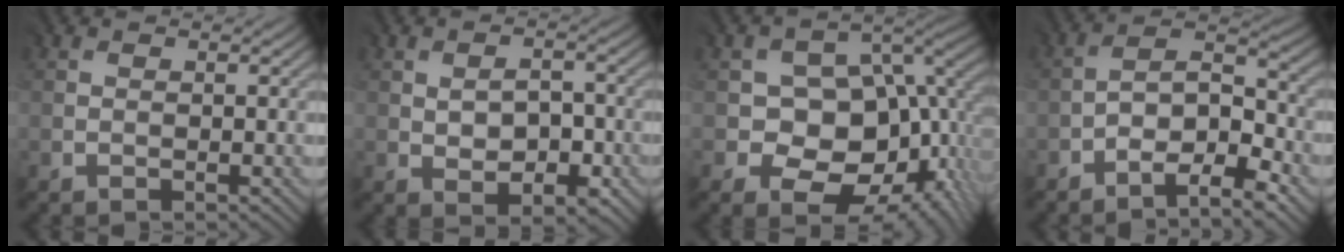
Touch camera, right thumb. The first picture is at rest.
{"total": 5.4, "force": [-1.2, 3.5, 4.0], "torque": [-0.066, -0.010, -0.013]}
{"total": 12.7, "force": [-1.6, 8.9, 9.0], "torque": [-0.136, -0.015, -0.025]}
{"total": 9.1, "force": [-5.8, 3.3, 6.2], "torque": [-0.099, 0.001, -0.104]}